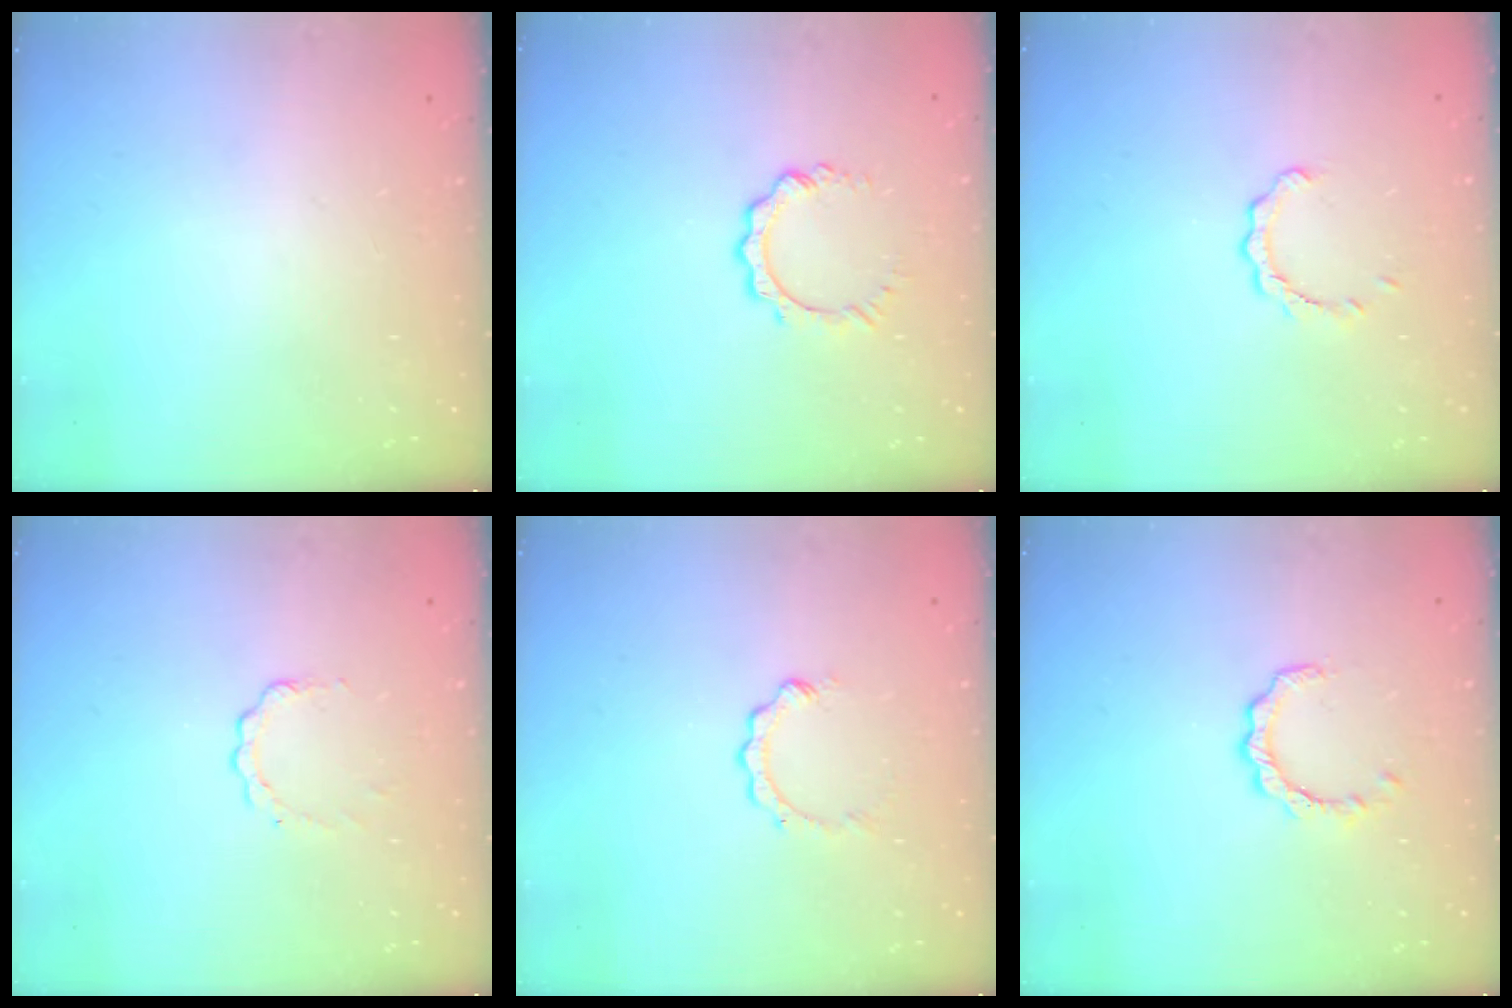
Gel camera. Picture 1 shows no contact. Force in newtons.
{"total": 5.9, "press": 5.9, "slide": 0.5}
{"total": 2.7, "press": 2.7, "slide": 0.3}
{"total": 2.5, "press": 2.5, "slide": 0.3}
{"total": 2.8, "press": 2.8, "slide": 0.4}
{"total": 4.6, "press": 4.6, "slide": 0.4}